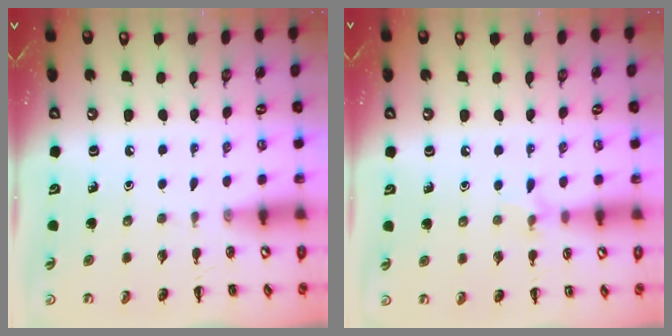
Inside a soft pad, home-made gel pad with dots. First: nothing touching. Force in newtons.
{"total": 5.8, "press": 5.5, "slide": 1.9}